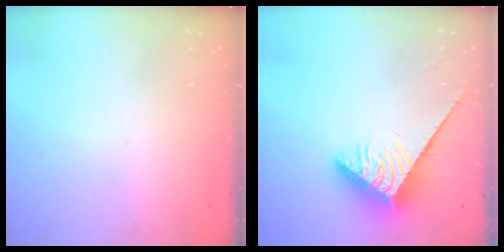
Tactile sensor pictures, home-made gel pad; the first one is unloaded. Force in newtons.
{"total": 3.8, "press": 3.7, "slide": 0.6}